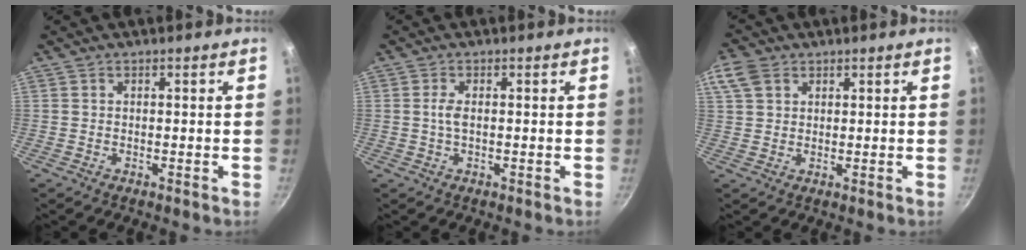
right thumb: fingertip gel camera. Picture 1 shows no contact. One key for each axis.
{"total": 1.9, "fx": 0.0, "fy": 0.7, "fz": 1.8, "tx": -0.045, "ty": 0.002, "tz": -0.001}
{"total": 5.7, "fx": 2.6, "fy": 4.0, "fz": 3.0, "tx": -0.056, "ty": 0.003, "tz": 0.048}